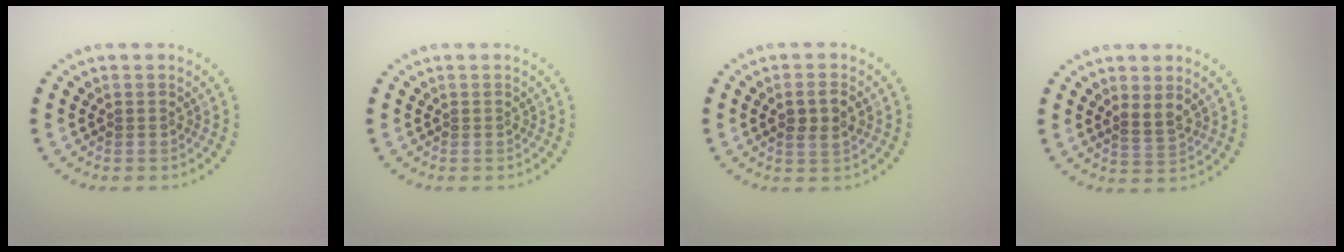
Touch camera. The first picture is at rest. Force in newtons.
{"total": 0.0}
{"total": 2.4, "press": 2.3, "slide": 0.7}
{"total": 1.9, "press": 1.6, "slide": 1.0}